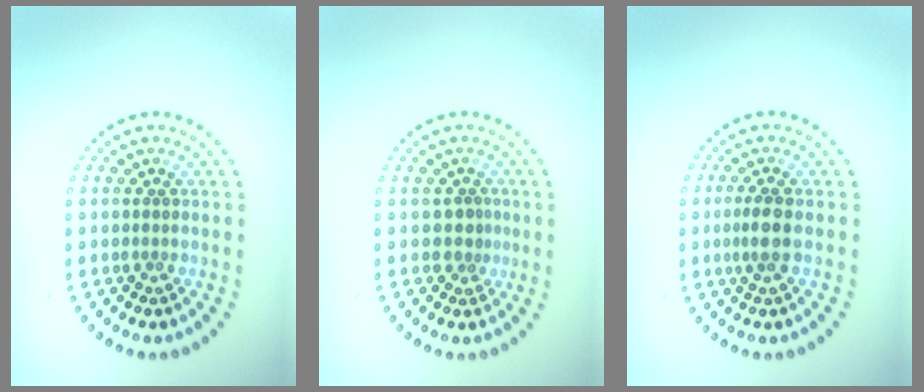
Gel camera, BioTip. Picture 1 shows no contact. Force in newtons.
{"total": 1.4, "press": 0.9, "slide": 1.1}
{"total": 2.0, "press": 1.7, "slide": 1.0}